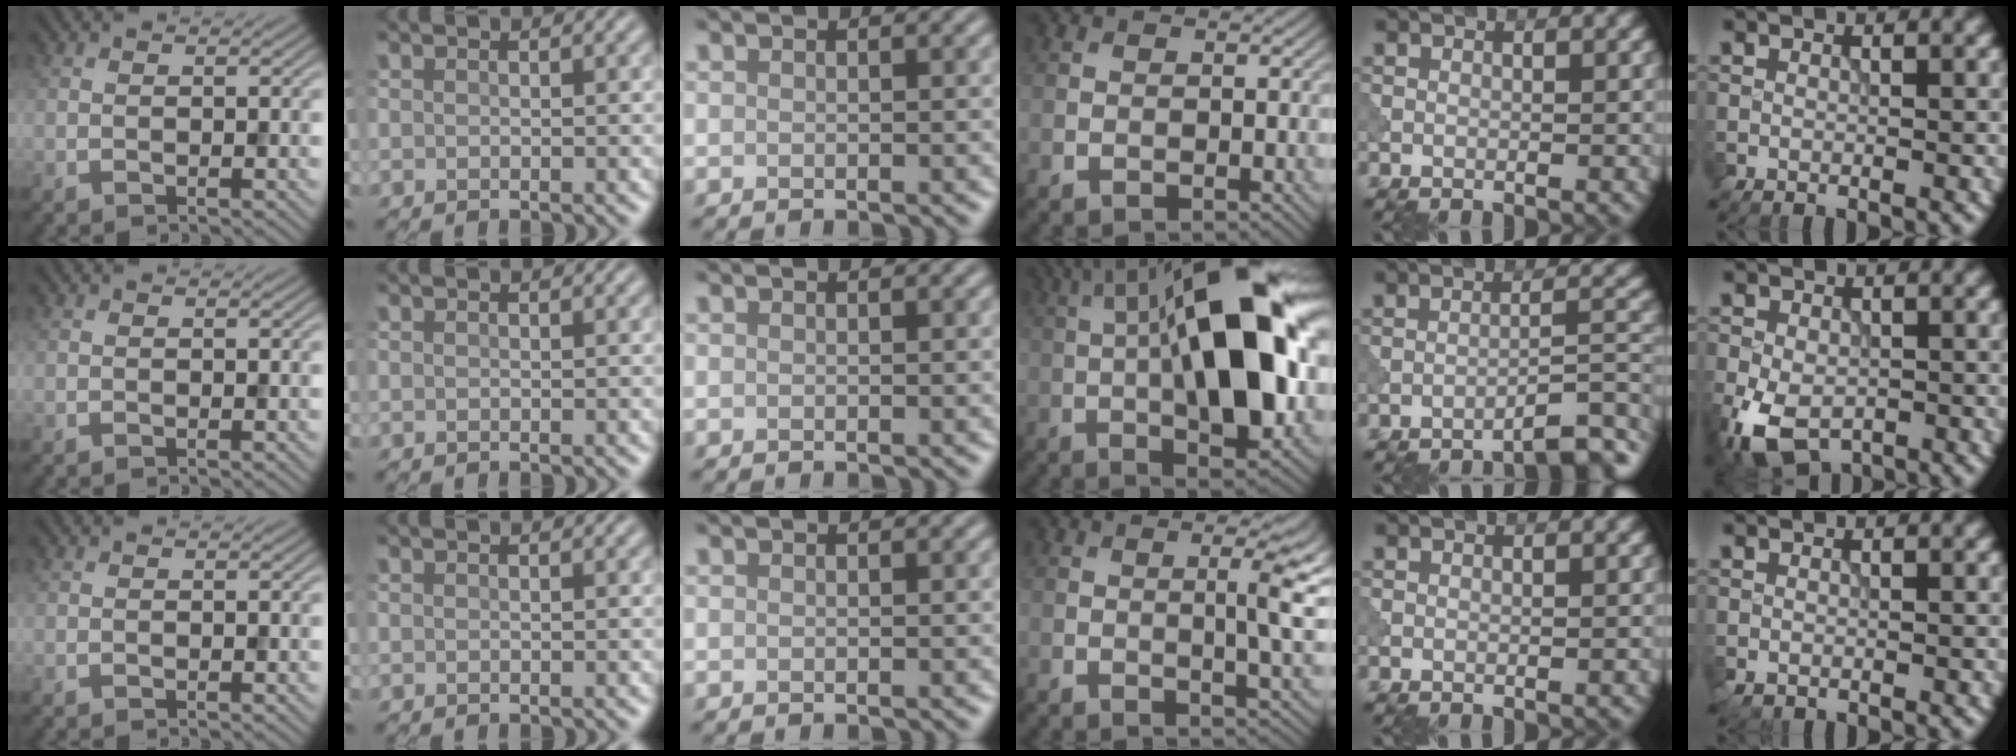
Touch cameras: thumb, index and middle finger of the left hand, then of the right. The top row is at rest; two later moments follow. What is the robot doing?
{"motion": "shake", "object": "bell"}